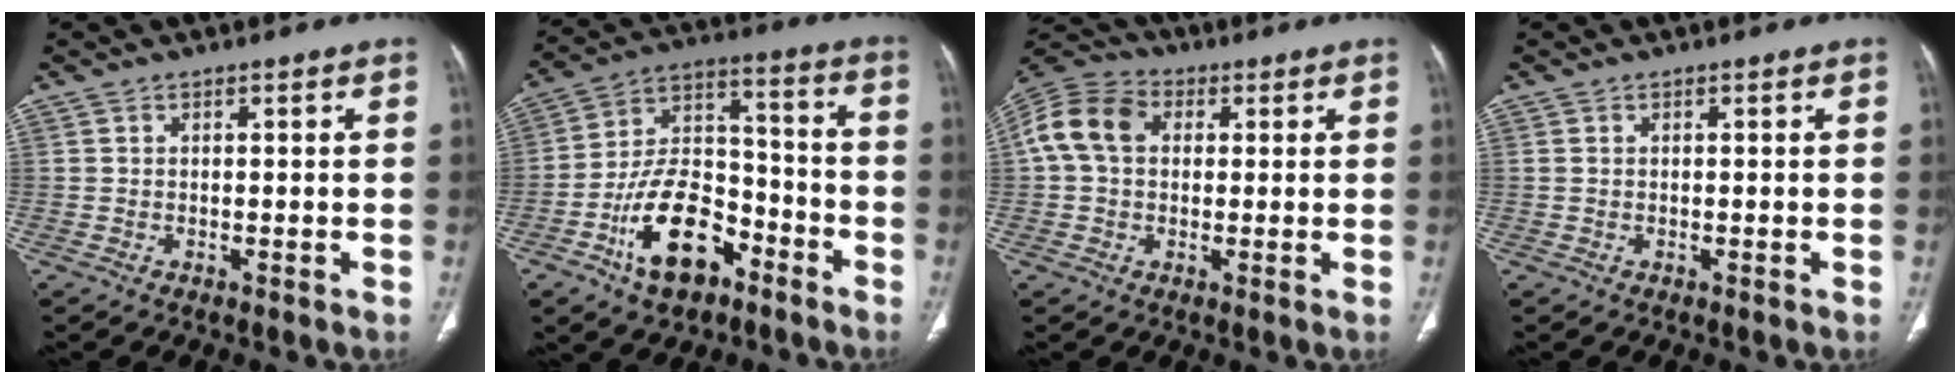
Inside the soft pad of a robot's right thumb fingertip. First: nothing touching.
{"total": 16.3, "force": [-8.5, 9.3, 10.4], "torque": [-0.157, 0.071, -0.147]}
{"total": 10.8, "force": [1.9, 8.0, 7.0], "torque": [-0.136, 0.029, 0.026]}
{"total": 0.0}